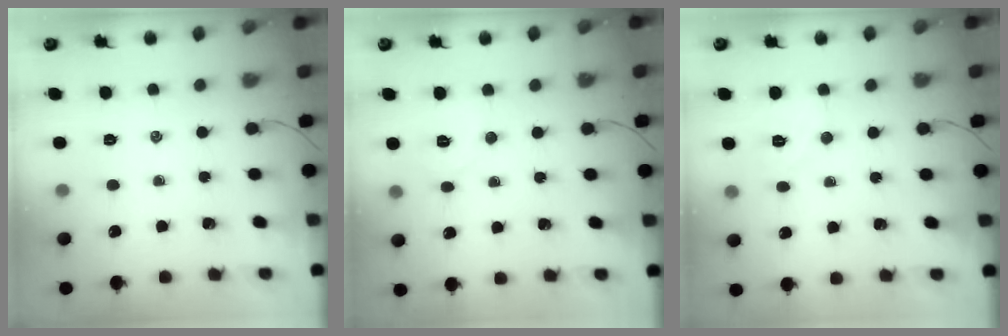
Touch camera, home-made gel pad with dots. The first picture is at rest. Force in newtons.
{"total": 3.9, "press": 3.9, "slide": 0.8}
{"total": 6.8, "press": 6.7, "slide": 1.2}